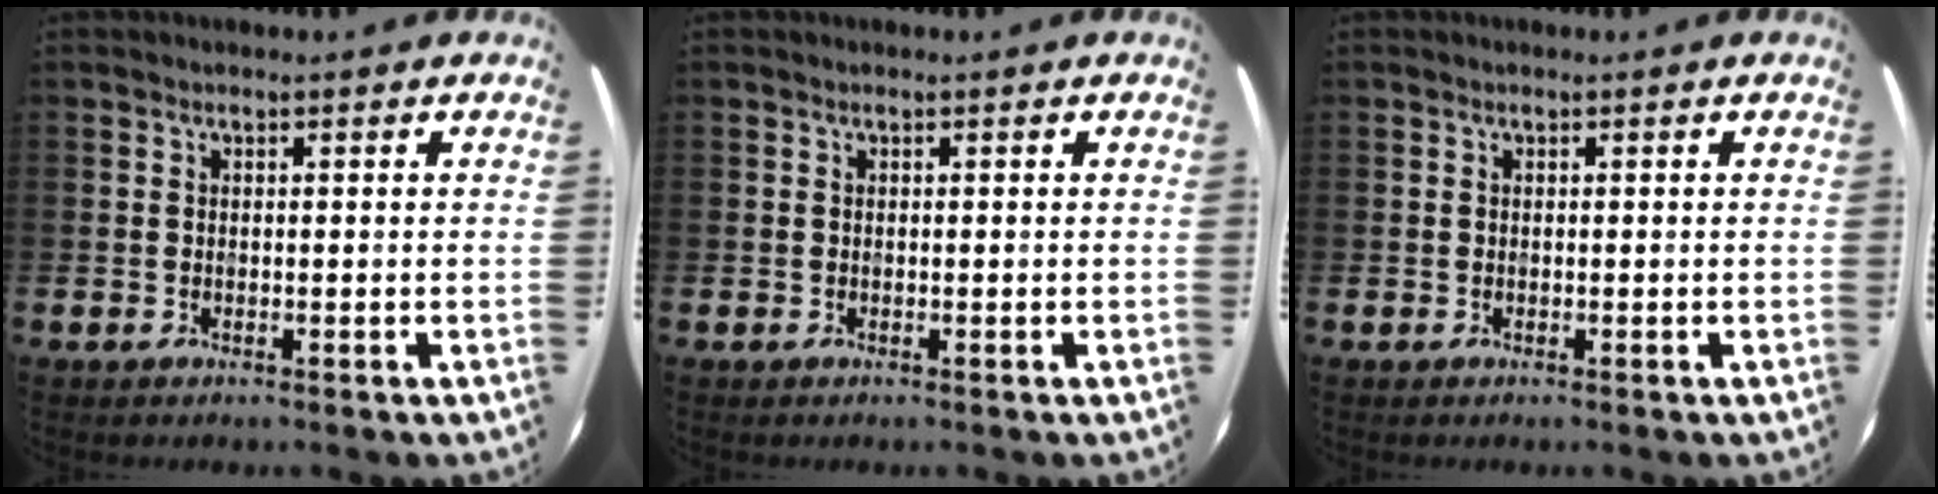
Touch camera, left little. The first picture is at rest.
{"total": 0.0}
{"total": 0.0}